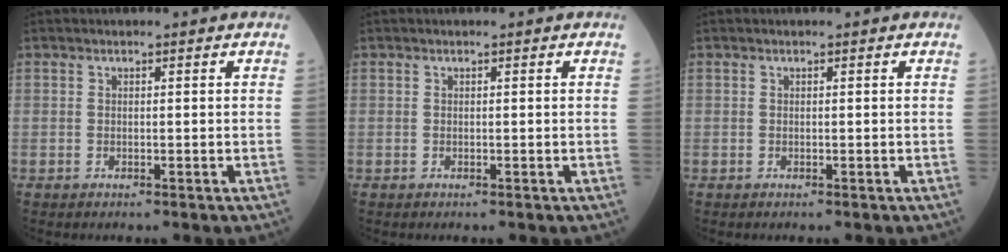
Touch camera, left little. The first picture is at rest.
{"total": 0.0}
{"total": 0.0}